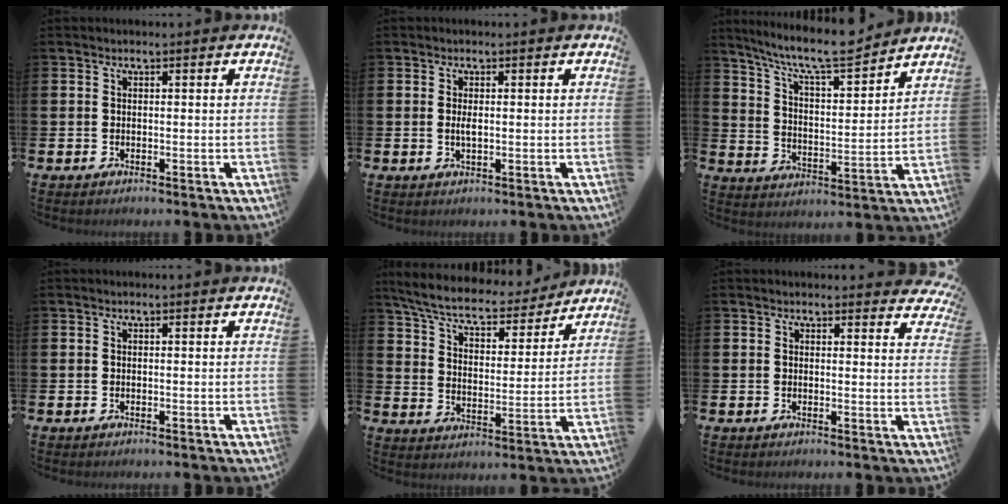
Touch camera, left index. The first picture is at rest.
{"total": 1.5, "force": [0.1, 0.5, 1.4], "torque": [-0.024, 0.002, 0.000]}
{"total": 9.7, "force": [8.8, 1.2, 4.0], "torque": [-0.096, -0.060, 0.150]}
{"total": 0.0}
{"total": 7.6, "force": [6.9, 1.7, 2.7], "torque": [-0.089, -0.044, 0.118]}
{"total": 1.8, "force": [1.8, 0.4, 0.0], "torque": [0.004, -0.007, 0.031]}